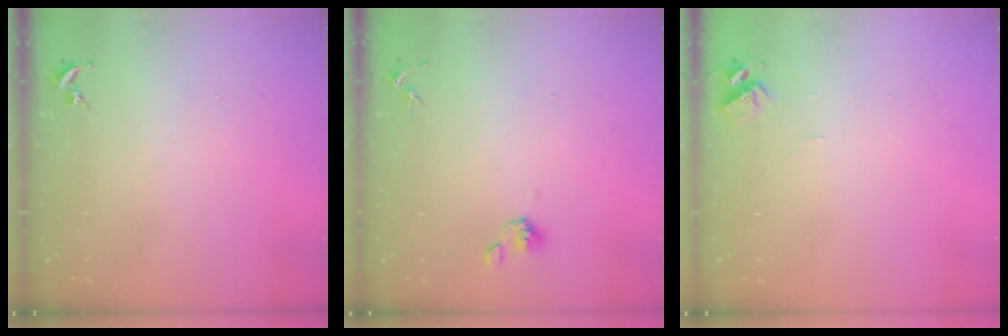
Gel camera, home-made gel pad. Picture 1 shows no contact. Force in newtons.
{"total": 5.0, "press": 4.7, "slide": 1.7}
{"total": 6.4, "press": 6.4, "slide": 0.8}